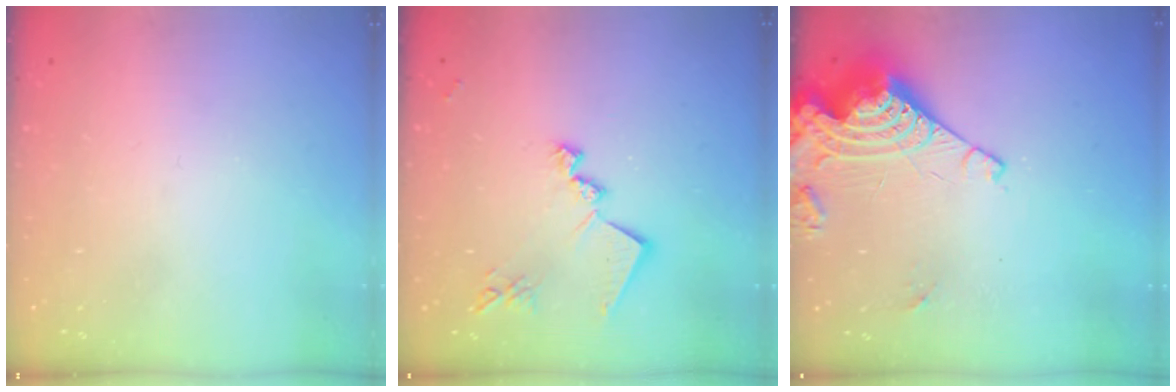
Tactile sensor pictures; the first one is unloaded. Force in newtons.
{"total": 14.1, "press": 14.1, "slide": 0.6}
{"total": 15.0, "press": 14.9, "slide": 1.2}